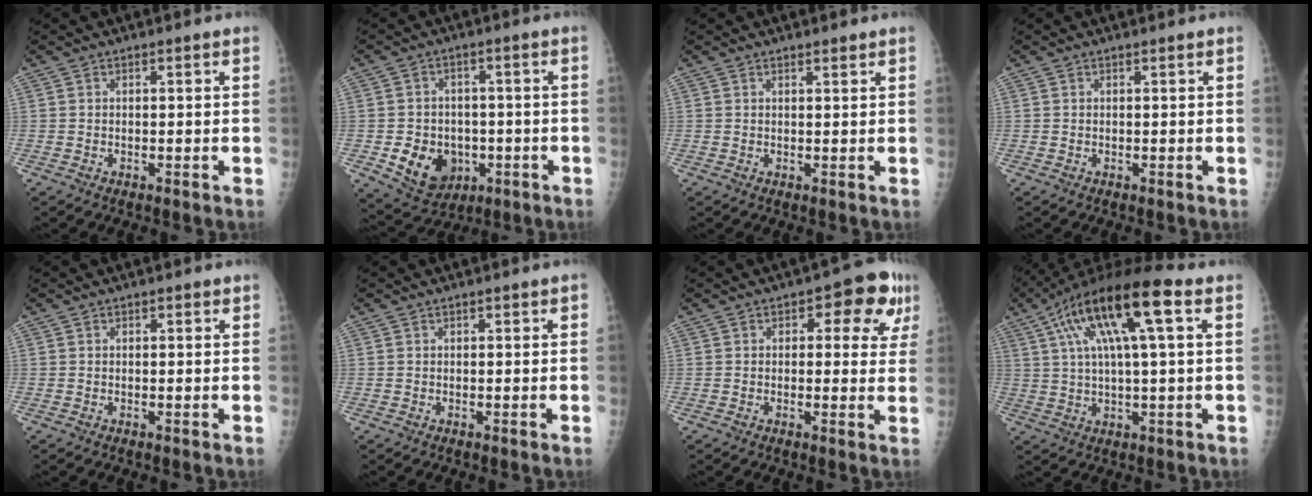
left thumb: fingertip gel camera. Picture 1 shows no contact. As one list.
[{"total": 10.9, "force": [-3.1, 8.8, 5.6], "torque": [-0.061, 0.011, -0.035]}, {"total": 1.1, "force": [0.8, 0.3, 0.6], "torque": [-0.006, -0.005, 0.013]}, {"total": 0.0}, {"total": 1.1, "force": [0.4, 0.7, 0.7], "torque": [-0.002, 0.001, 0.003]}, {"total": 0.8, "force": [0.3, 0.5, 0.5], "torque": [-0.001, 0.002, 0.001]}, {"total": 9.8, "force": [3.5, 5.3, 7.5], "torque": [-0.042, 0.007, 0.035]}, {"total": 17.5, "force": [6.3, 4.3, 15.8], "torque": [-0.292, 0.021, 0.105]}]